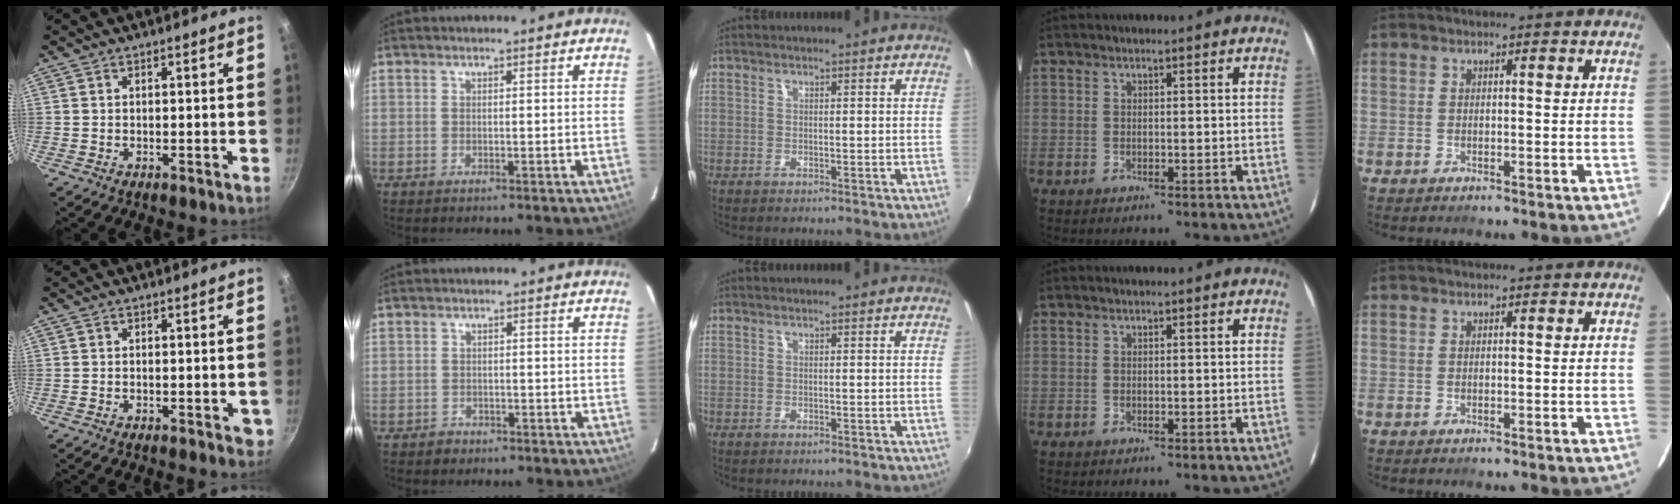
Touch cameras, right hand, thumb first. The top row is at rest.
{"thumb": {"total": 2.5, "force": [-0.8, 1.2, 2.1], "torque": [-0.020, -0.002, -0.011]}, "index": {"total": 2.0, "force": [-1.0, 1.8, 0.0], "torque": [-0.004, 0.005, -0.012]}}